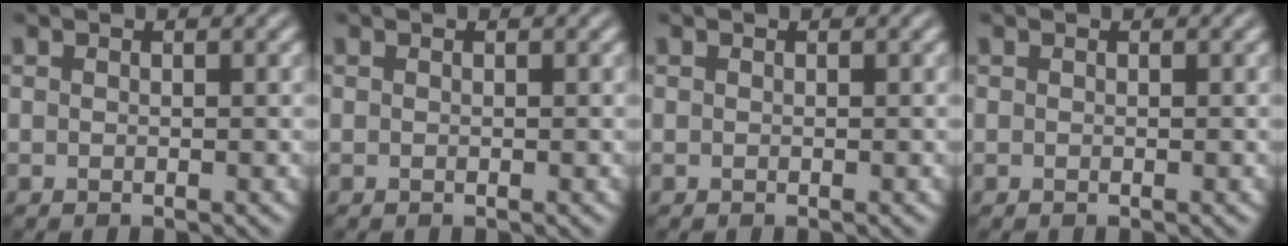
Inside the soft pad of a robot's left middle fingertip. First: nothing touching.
{"total": 0.0}
{"total": 0.0}
{"total": 0.0}